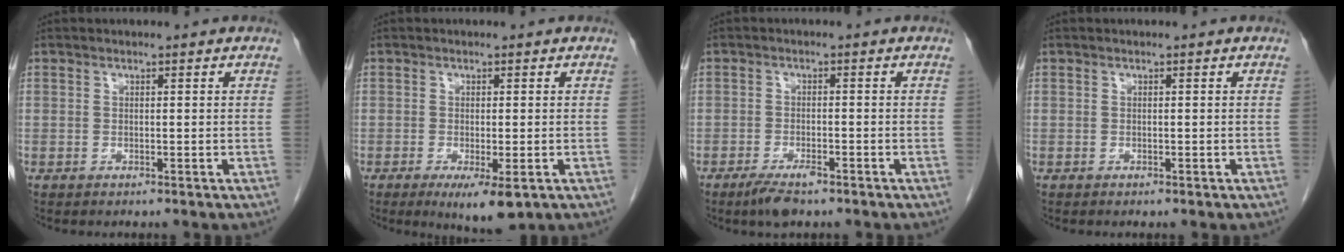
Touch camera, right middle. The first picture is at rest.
{"total": 5.5, "force": [-2.7, 1.4, 4.6], "torque": [-0.066, -0.013, -0.034]}
{"total": 3.8, "force": [-2.7, 1.1, 2.5], "torque": [-0.050, -0.003, -0.045]}
{"total": 0.0}